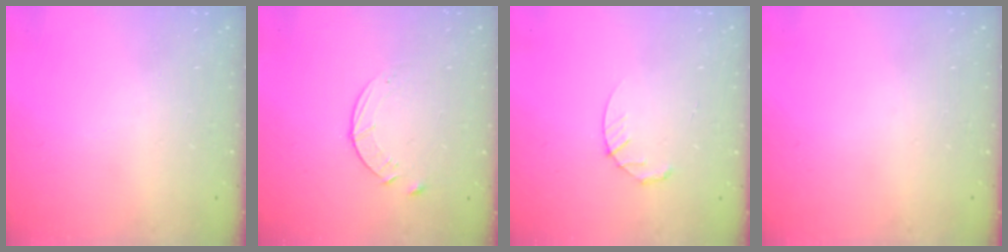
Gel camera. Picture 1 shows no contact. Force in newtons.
{"total": 5.6, "press": 5.6, "slide": 0.7}
{"total": 3.9, "press": 3.9, "slide": 0.5}
{"total": 0.0}